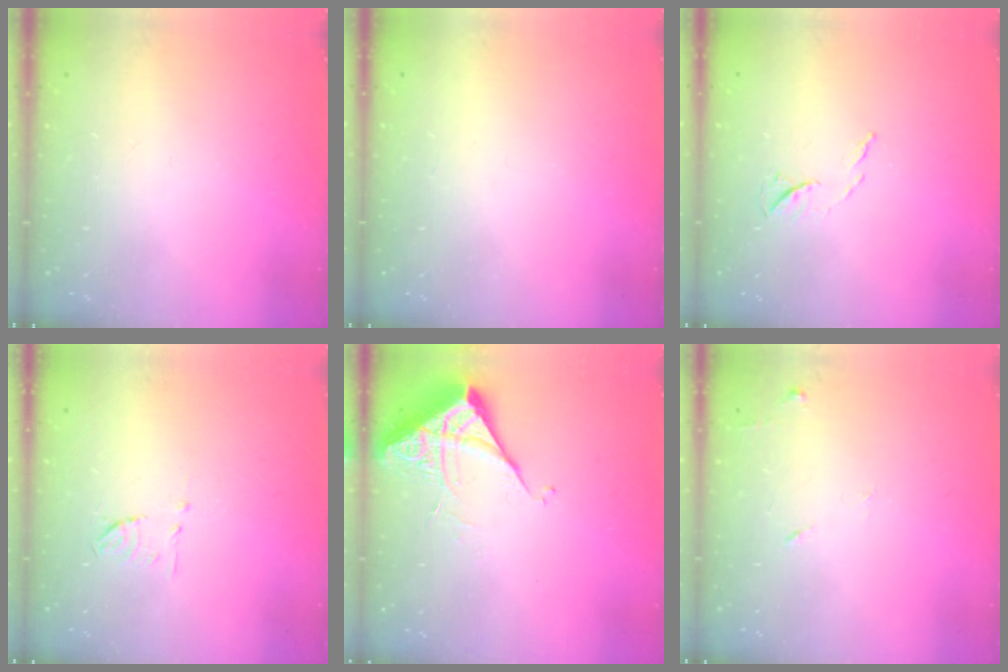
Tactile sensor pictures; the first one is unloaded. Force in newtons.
{"total": 1.5, "press": 1.5, "slide": 0.1}
{"total": 5.7, "press": 5.6, "slide": 1.2}
{"total": 5.3, "press": 5.2, "slide": 0.8}
{"total": 5.8, "press": 5.8, "slide": 0.2}
{"total": 6.3, "press": 6.2, "slide": 0.7}